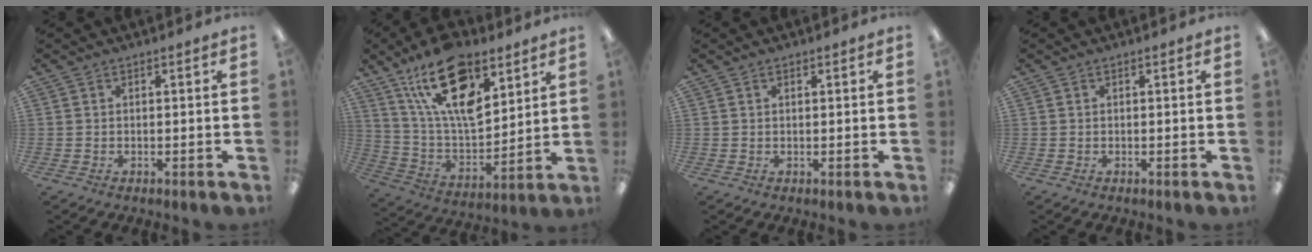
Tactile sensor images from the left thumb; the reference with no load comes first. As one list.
[{"total": 21.1, "force": [12.5, 9.9, 13.8], "torque": [-0.255, -0.062, 0.216]}, {"total": 0.7, "force": [0.5, 0.3, 0.4], "torque": [-0.010, 0.002, 0.008]}, {"total": 0.0}]